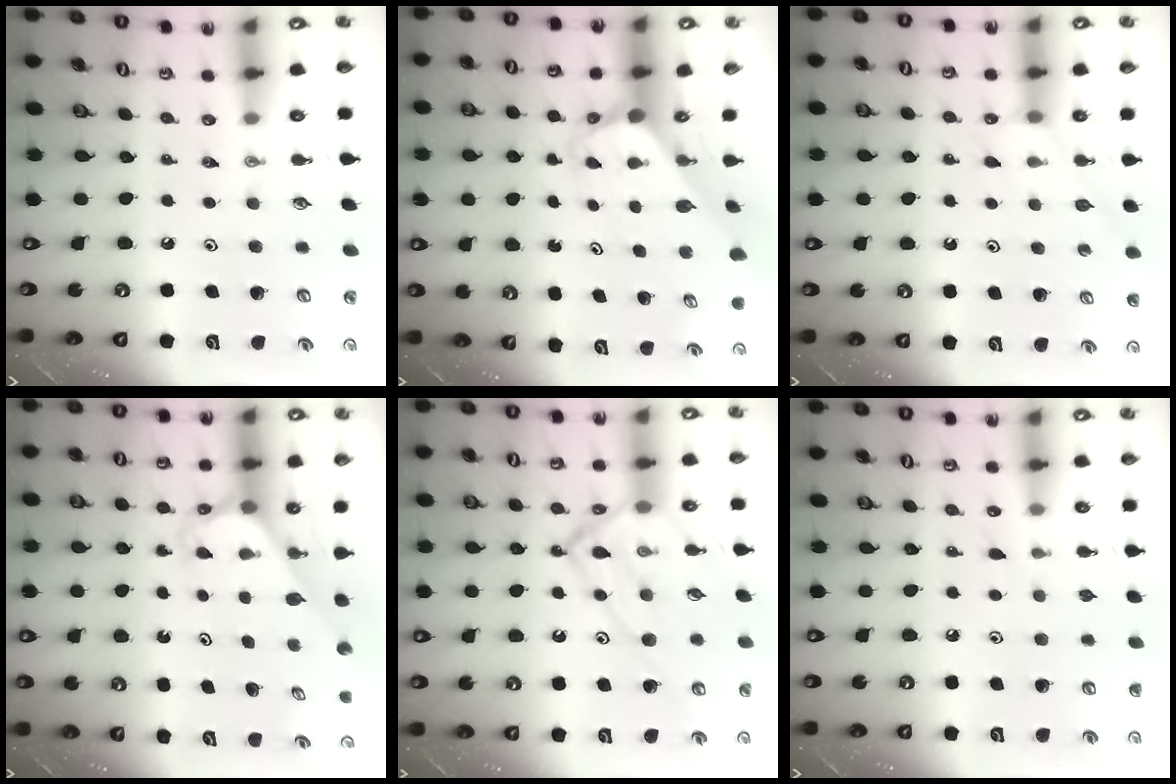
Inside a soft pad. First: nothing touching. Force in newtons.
{"total": 3.1, "press": 3.1, "slide": 0.3}
{"total": 3.3, "press": 3.3, "slide": 0.5}
{"total": 2.8, "press": 2.8, "slide": 0.2}
{"total": 17.9, "press": 17.8, "slide": 1.6}
{"total": 3.6, "press": 3.6, "slide": 0.4}